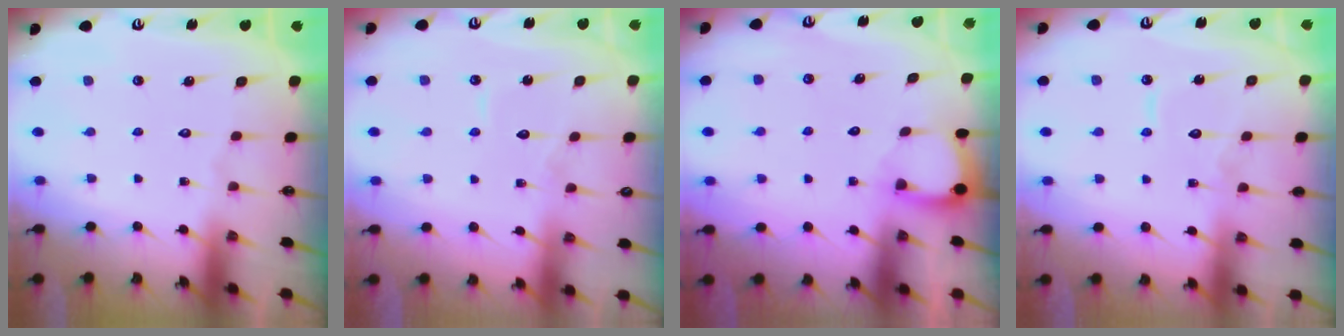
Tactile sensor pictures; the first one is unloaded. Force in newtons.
{"total": 5.2, "press": 5.2, "slide": 0.4}
{"total": 2.4, "press": 2.4, "slide": 0.3}
{"total": 6.6, "press": 6.5, "slide": 0.6}